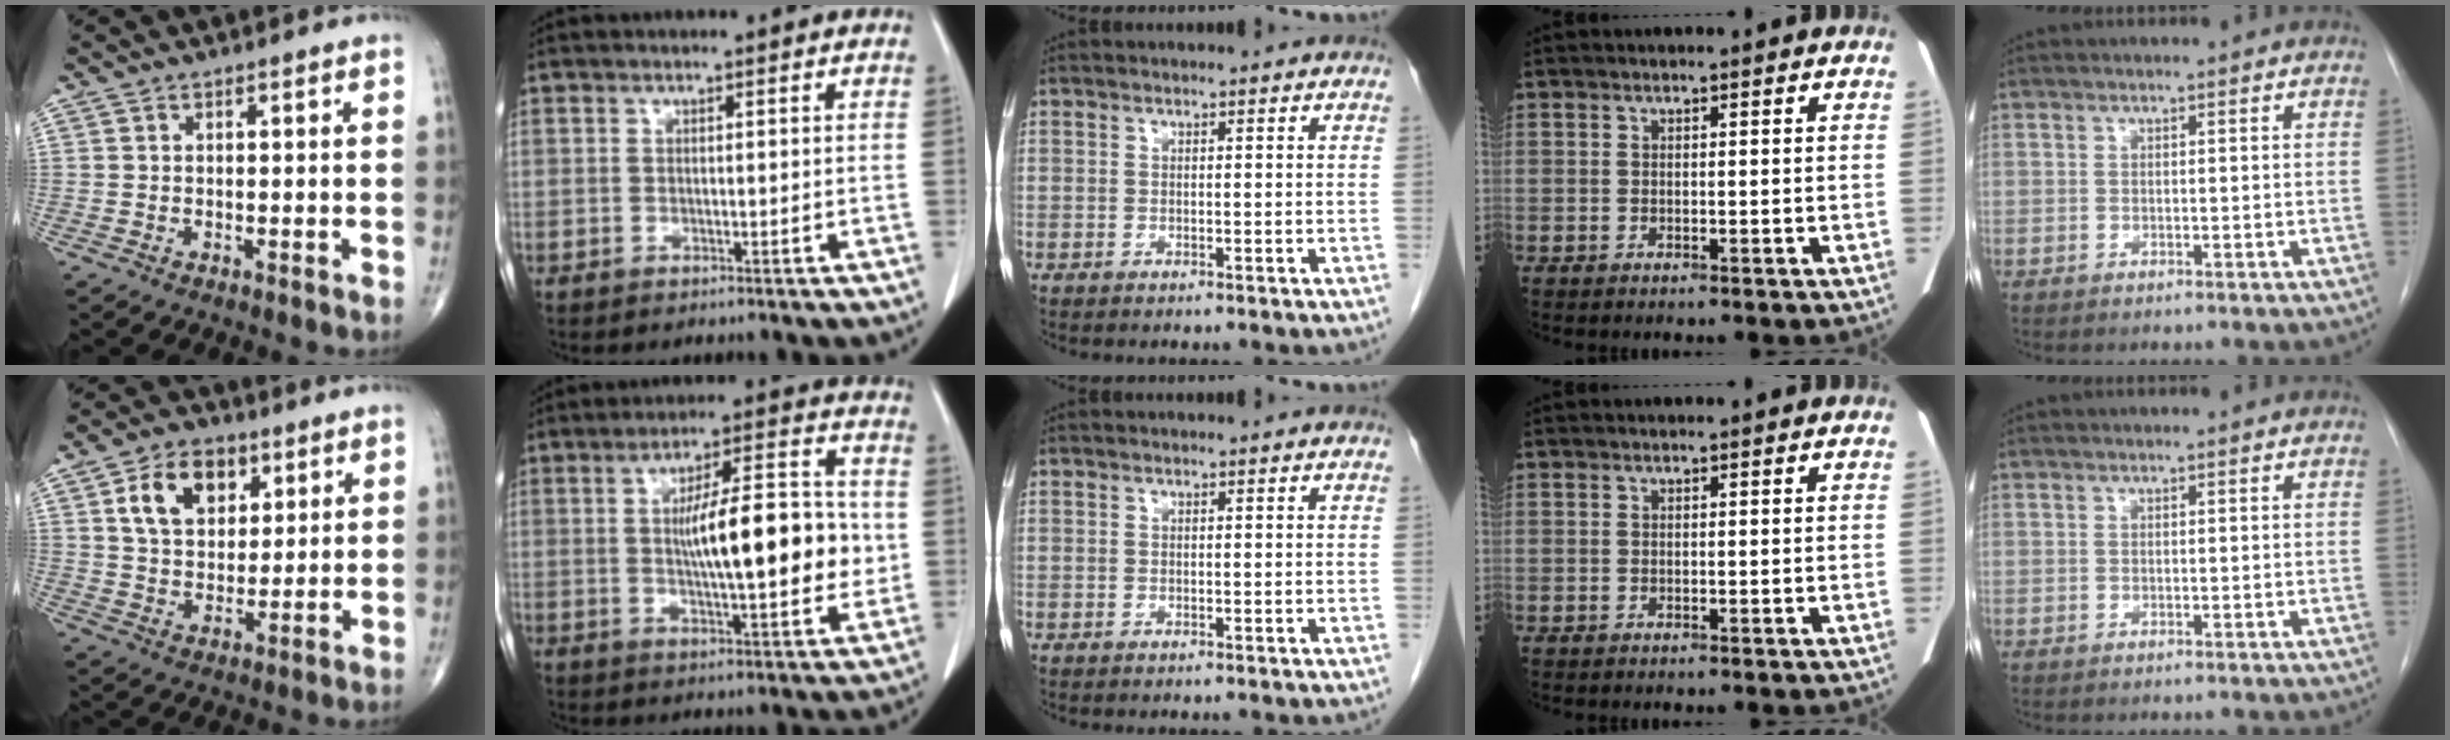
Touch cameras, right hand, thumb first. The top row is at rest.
{"thumb": {"total": 11.4, "force": [4.5, 7.6, 7.2], "torque": [-0.094, -0.013, 0.082]}, "index": {"total": 14.9, "force": [0.2, 3.5, 14.5], "torque": [-0.229, 0.017, 0.004]}}